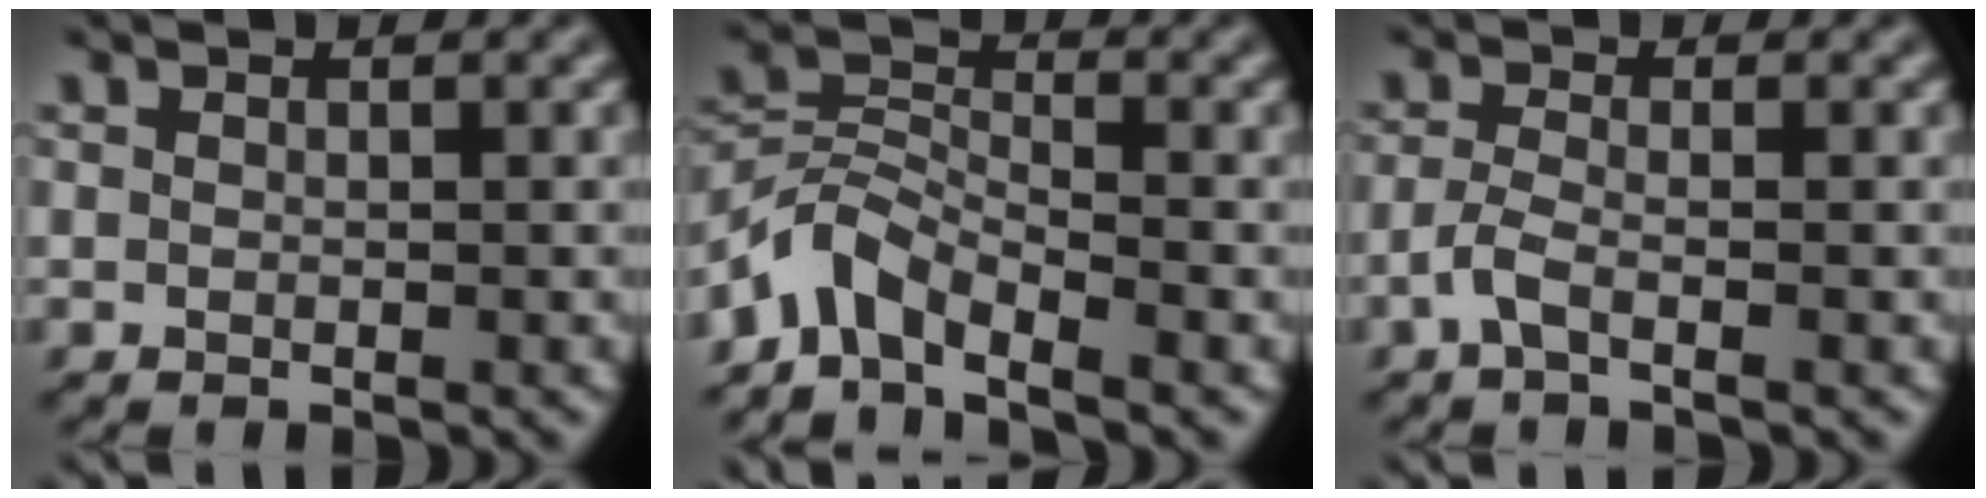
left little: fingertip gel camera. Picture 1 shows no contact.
{"total": 3.9, "force": [-3.3, 1.5, 1.5], "torque": [-0.025, 0.006, -0.079]}
{"total": 1.8, "force": [-1.1, 0.4, 1.5], "torque": [-0.037, 0.002, -0.027]}